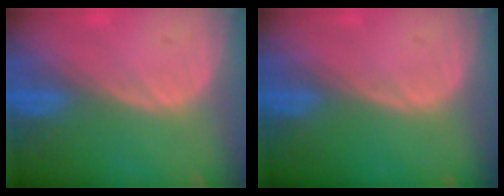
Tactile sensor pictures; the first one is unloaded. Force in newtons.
{"total": 0.0}